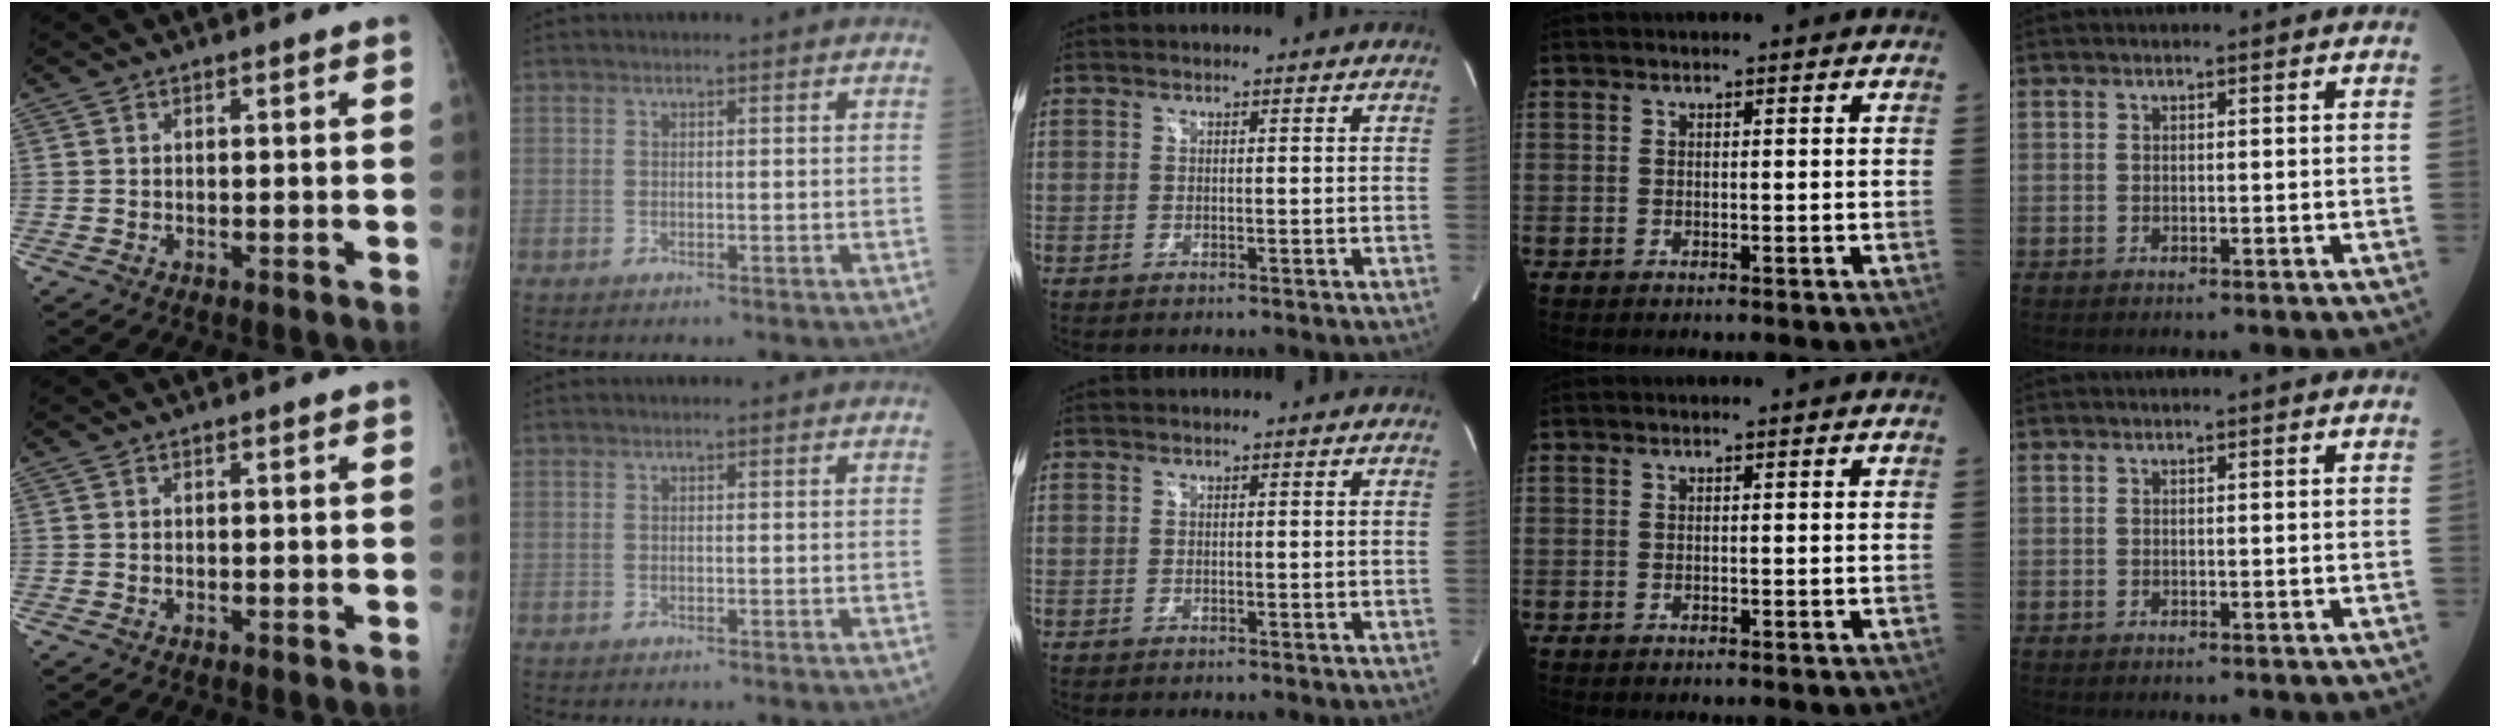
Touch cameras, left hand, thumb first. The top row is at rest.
{}